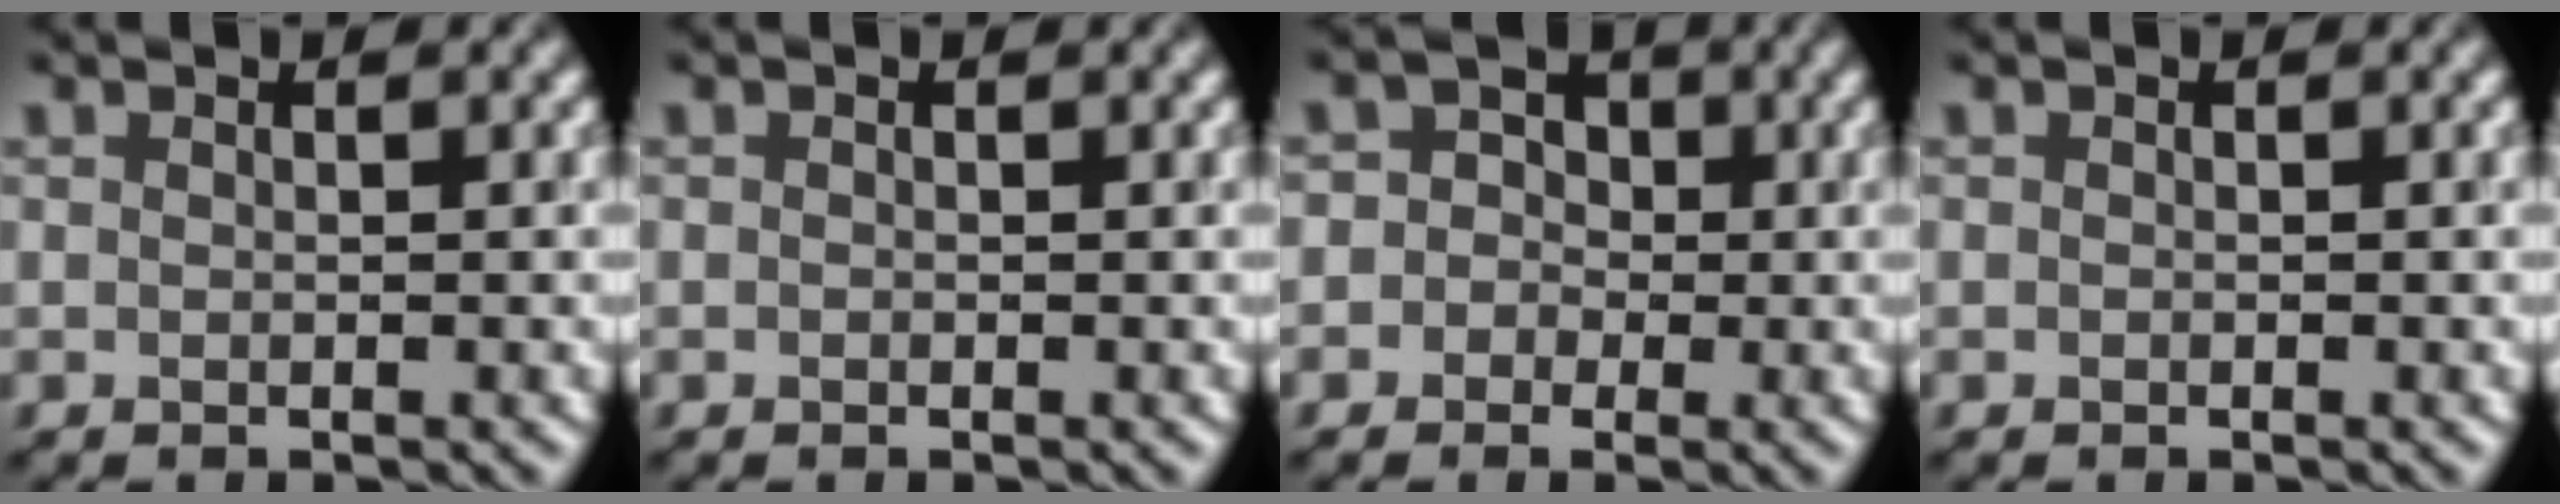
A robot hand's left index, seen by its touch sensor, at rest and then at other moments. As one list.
[{"total": 0.6, "force": [-0.3, -0.5, -0.2], "torque": [0.003, -0.006, -0.001]}, {"total": 3.0, "force": [-0.6, 2.8, 0.6], "torque": [0.029, 0.021, -0.038]}, {"total": 0.0}]